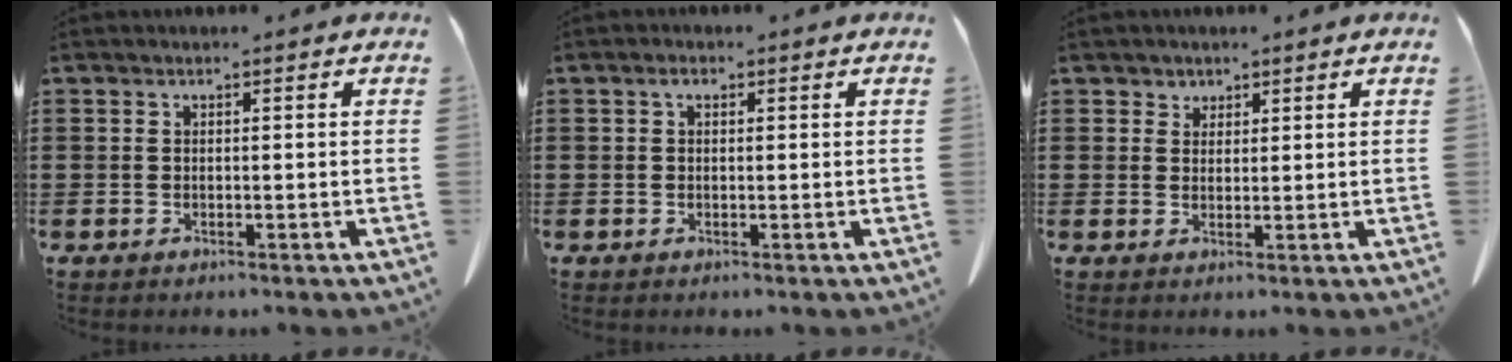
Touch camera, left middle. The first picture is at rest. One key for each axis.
{"total": 1.3, "fx": 0.2, "fy": 0.8, "fz": 1.0, "tx": -0.022, "ty": 0.007, "tz": 0.002}
{"total": 1.8, "fx": 1.4, "fy": 1.2, "fz": 0.0, "tx": 0.002, "ty": 0.003, "tz": 0.025}